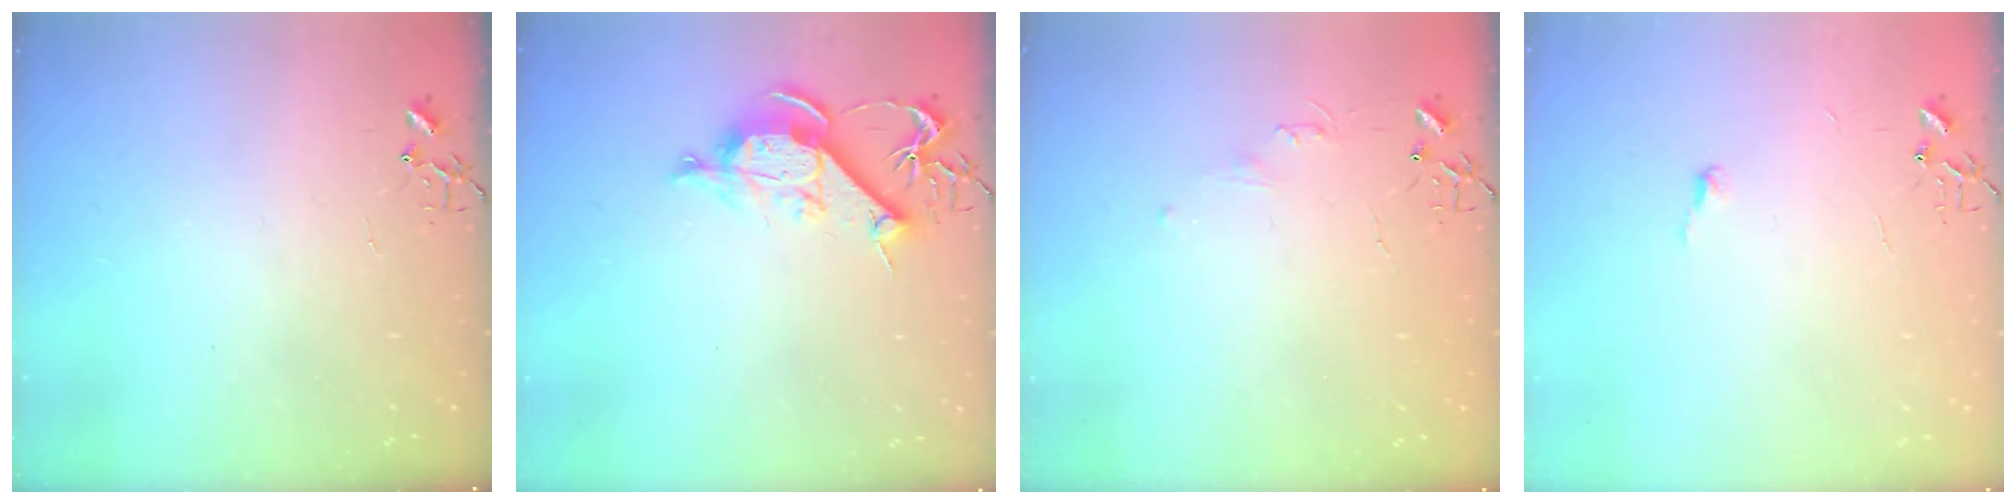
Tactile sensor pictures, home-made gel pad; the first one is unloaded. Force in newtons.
{"total": 9.9, "press": 9.9, "slide": 0.6}
{"total": 4.0, "press": 3.9, "slide": 0.6}
{"total": 3.7, "press": 3.7, "slide": 0.3}